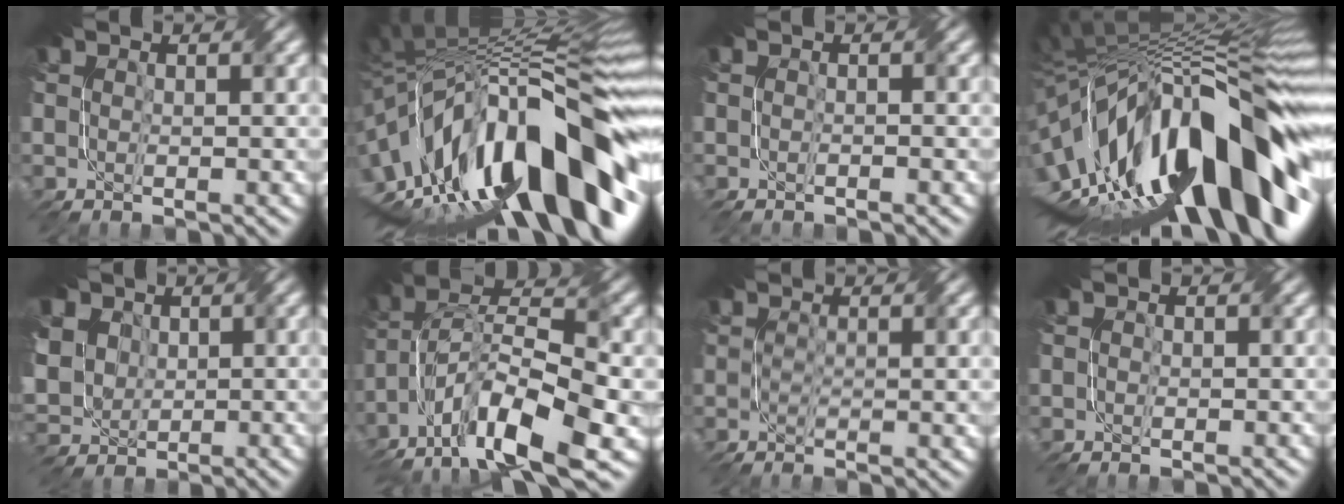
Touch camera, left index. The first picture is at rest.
{"total": 17.0, "force": [-3.9, 6.9, 15.0], "torque": [-0.215, 0.042, -0.087]}
{"total": 0.7, "force": [-0.7, 0.1, 0.2], "torque": [-0.003, -0.005, -0.011]}
{"total": 18.7, "force": [-3.7, 7.8, 16.5], "torque": [-0.257, 0.021, -0.077]}
{"total": 10.2, "force": [3.6, 8.3, 4.7], "torque": [-0.125, 0.021, 0.060]}
{"total": 13.4, "force": [-7.4, 5.1, 9.9], "torque": [-0.187, 0.010, -0.138]}
{"total": 0.9, "force": [0.0, 0.3, 0.8], "torque": [-0.011, -0.005, -0.002]}
{"total": 0.6, "force": [-0.2, 0.6, 0.1], "torque": [-0.003, -0.003, -0.003]}